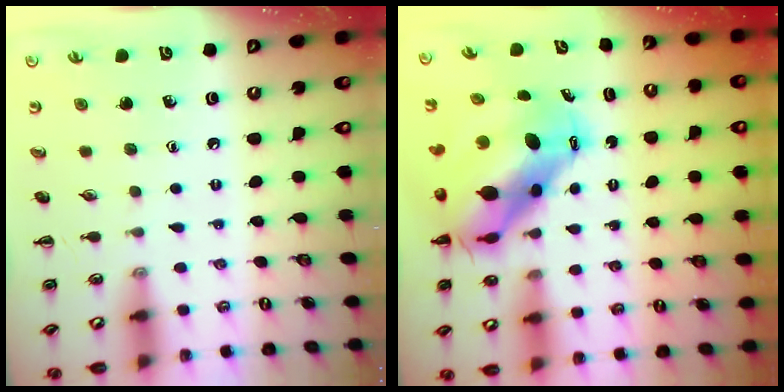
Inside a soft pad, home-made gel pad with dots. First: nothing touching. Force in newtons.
{"total": 11.3, "press": 11.0, "slide": 2.6}